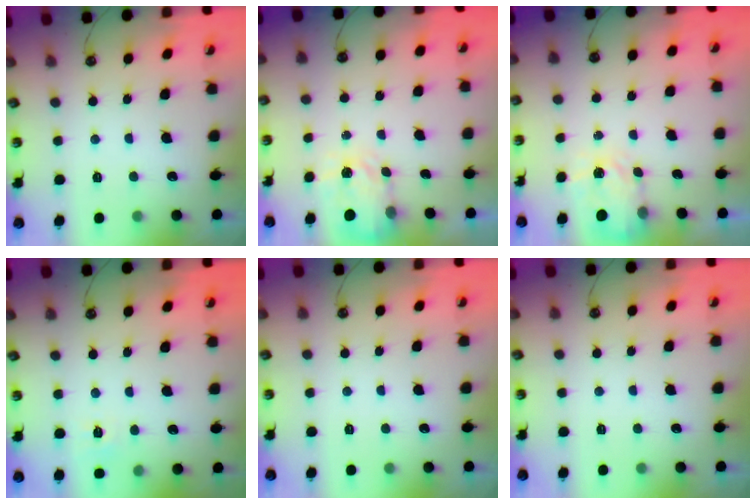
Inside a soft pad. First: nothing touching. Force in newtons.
{"total": 3.9, "press": 3.8, "slide": 0.6}
{"total": 3.8, "press": 3.8, "slide": 0.6}
{"total": 5.3, "press": 5.3, "slide": 0.6}
{"total": 0.0}
{"total": 0.0}